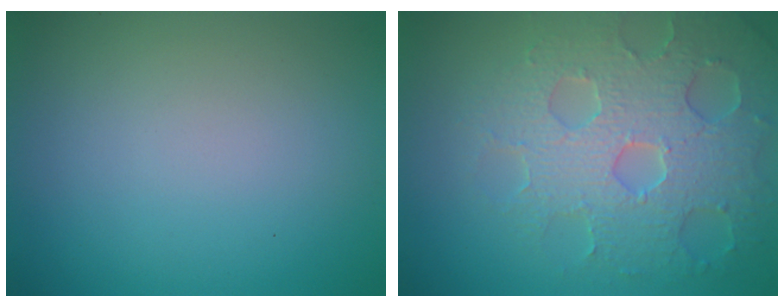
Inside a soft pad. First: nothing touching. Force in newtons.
{"total": 6.9, "press": 5.5, "slide": 4.2}